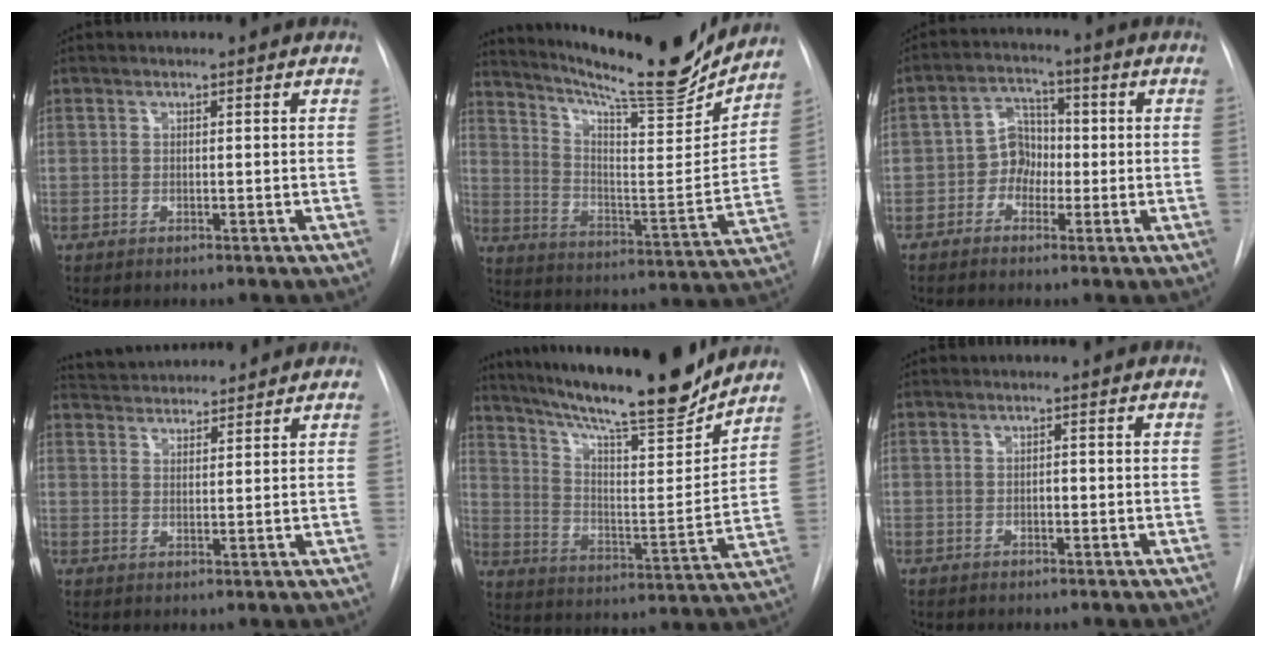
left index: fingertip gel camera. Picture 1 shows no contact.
{"total": 21.8, "force": [19.7, 1.8, 9.3], "torque": [-0.157, -0.051, 0.286]}
{"total": 5.3, "force": [-1.1, 4.4, 2.6], "torque": [-0.050, 0.020, -0.026]}
{"total": 7.6, "force": [7.4, 1.0, 1.5], "torque": [-0.031, 0.030, 0.118]}
{"total": 22.8, "force": [19.7, 2.4, 11.3], "torque": [-0.197, -0.023, 0.295]}
{"total": 0.8, "force": [-0.2, 0.4, 0.6], "torque": [-0.008, 0.002, -0.004]}